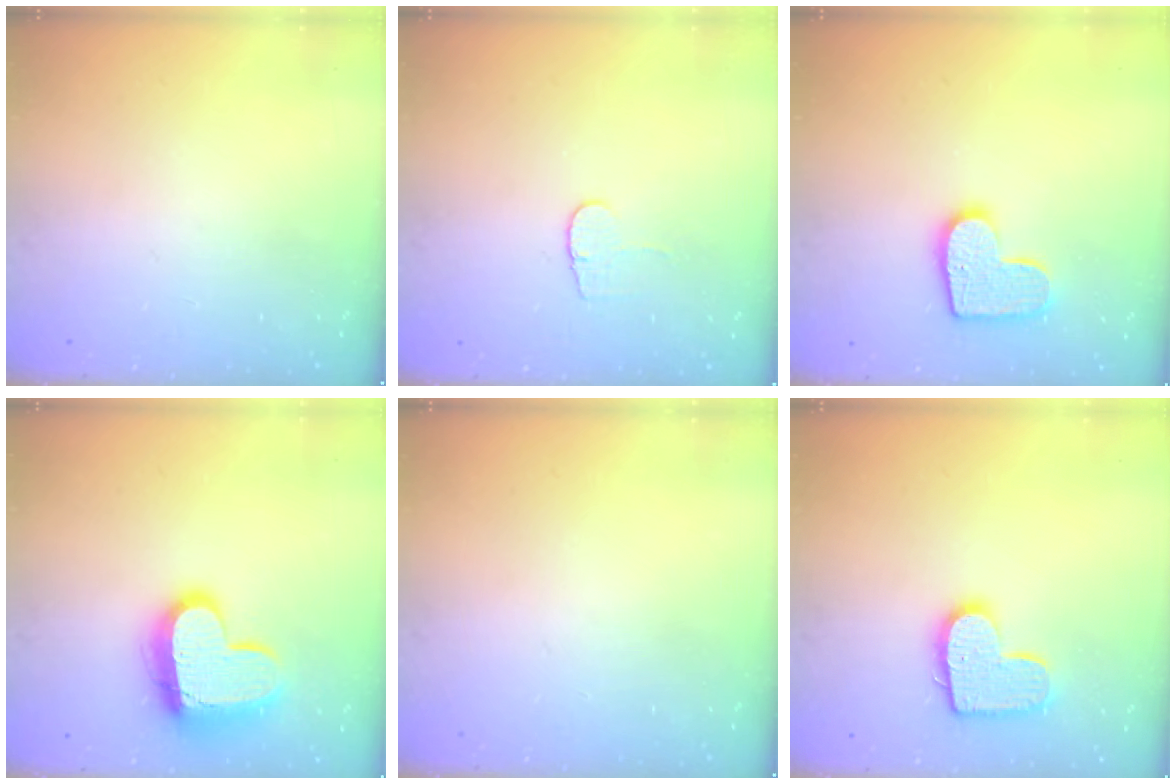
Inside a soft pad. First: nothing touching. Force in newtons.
{"total": 4.8, "press": 4.8, "slide": 0.4}
{"total": 11.6, "press": 11.6, "slide": 0.6}
{"total": 16.6, "press": 16.5, "slide": 1.4}
{"total": 0.0}
{"total": 12.0, "press": 11.9, "slide": 0.6}